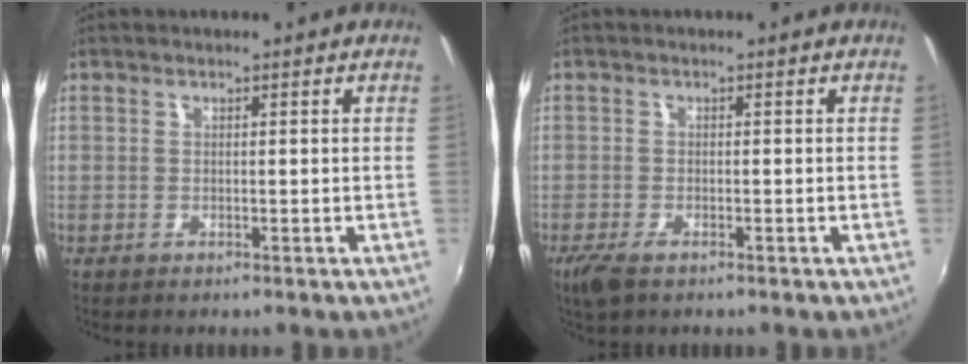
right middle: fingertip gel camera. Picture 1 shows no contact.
{"total": 3.6, "force": [-2.3, 1.3, 2.4], "torque": [-0.057, -0.013, -0.044]}